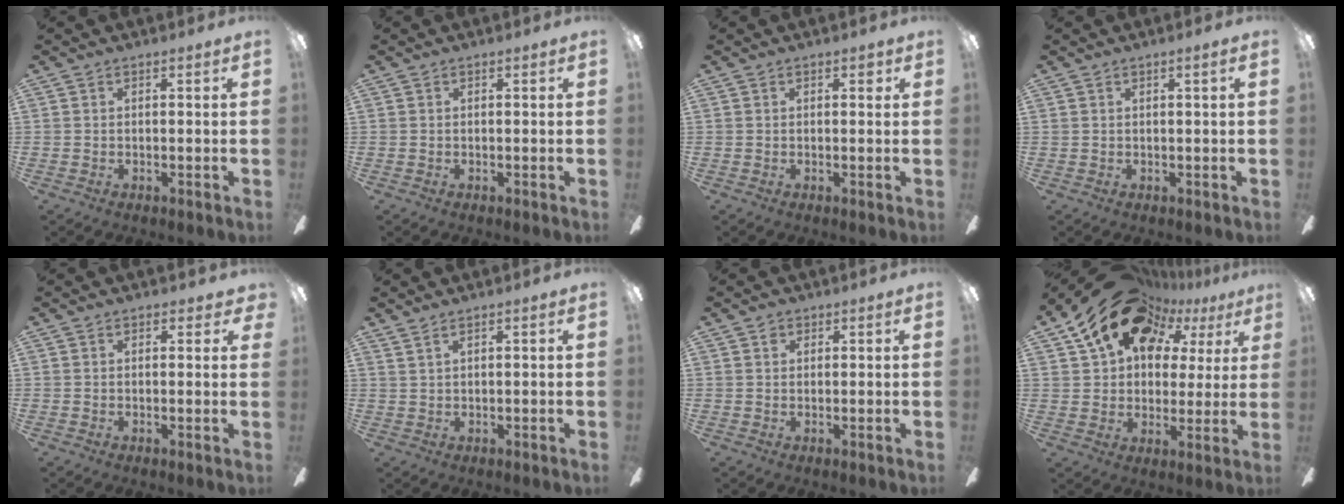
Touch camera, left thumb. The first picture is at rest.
{"total": 0.0}
{"total": 1.3, "force": [0.8, 0.6, 0.9], "torque": [-0.004, -0.002, 0.009]}
{"total": 1.3, "force": [0.6, 0.0, 1.1], "torque": [-0.023, 0.000, 0.009]}
{"total": 1.6, "force": [0.9, 1.0, 0.9], "torque": [-0.002, -0.002, 0.012]}
{"total": 1.4, "force": [1.0, 0.2, 1.0], "torque": [-0.021, 0.000, 0.018]}
{"total": 1.4, "force": [0.7, 1.1, 0.5], "torque": [-0.011, 0.005, 0.013]}
{"total": 17.8, "force": [12.6, 10.5, 7.0], "torque": [-0.135, -0.078, 0.223]}